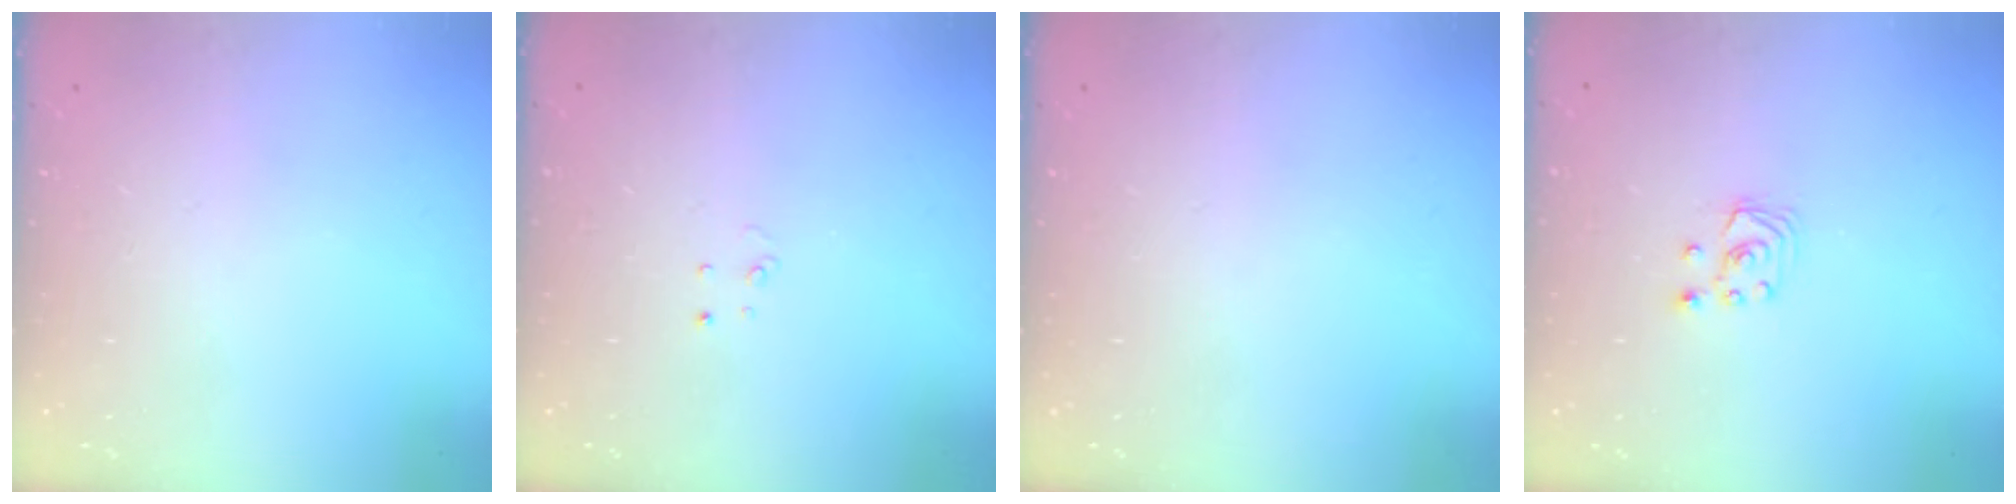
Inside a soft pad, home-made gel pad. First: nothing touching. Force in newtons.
{"total": 2.6, "press": 2.6, "slide": 0.2}
{"total": 0.0}
{"total": 2.7, "press": 2.7, "slide": 0.3}